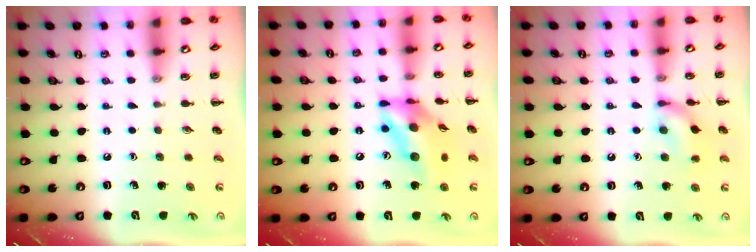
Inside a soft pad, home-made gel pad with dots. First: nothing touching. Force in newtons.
{"total": 15.3, "press": 14.6, "slide": 4.3}
{"total": 11.0, "press": 11.0, "slide": 0.6}